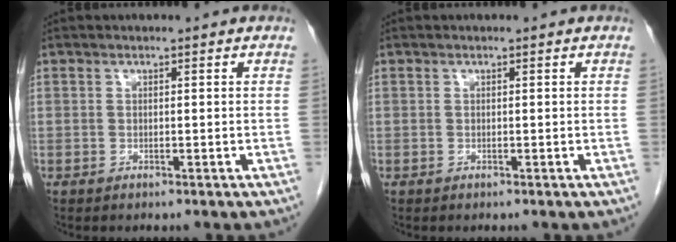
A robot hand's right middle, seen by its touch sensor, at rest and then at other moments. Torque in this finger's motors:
{"motor_torque": [-0.06, -0.01, 0.00, -0.01]}